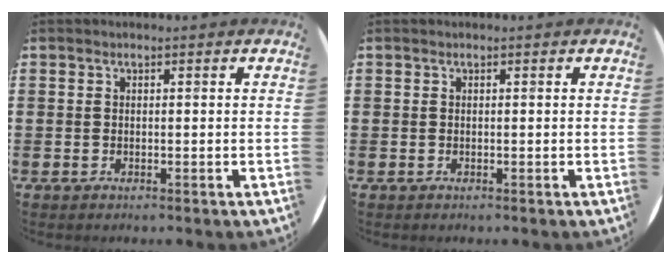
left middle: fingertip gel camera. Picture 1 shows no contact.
{"total": 0.0}